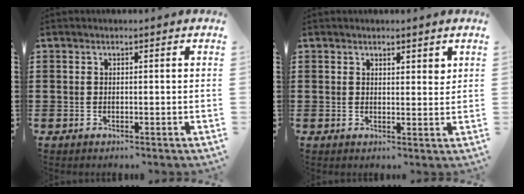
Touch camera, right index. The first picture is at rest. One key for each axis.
{"total": 1.8, "fx": 1.5, "fy": 0.9, "fz": 0.5, "tx": -0.004, "ty": 0.001, "tz": 0.028}